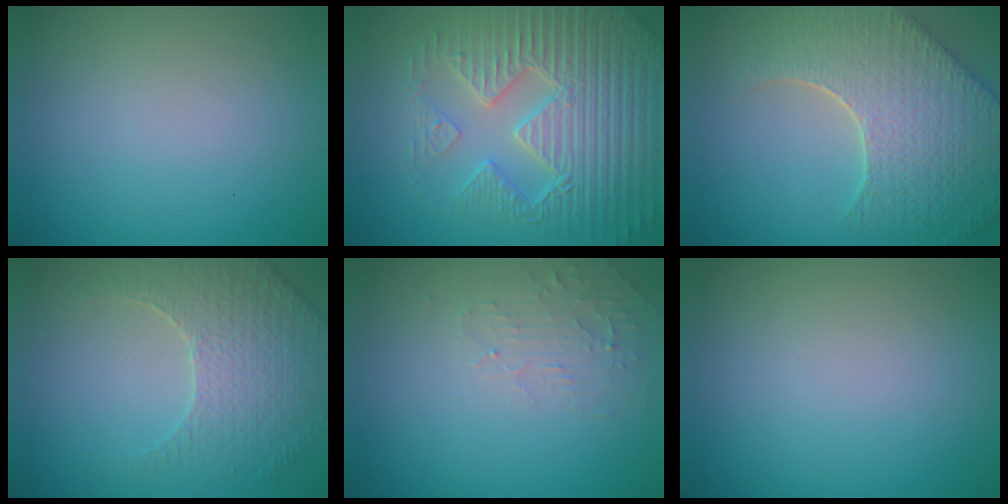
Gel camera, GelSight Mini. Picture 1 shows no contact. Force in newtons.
{"total": 7.9, "press": 6.2, "slide": 4.9}
{"total": 9.0, "press": 6.4, "slide": 6.3}
{"total": 3.7, "press": 3.5, "slide": 1.2}
{"total": 2.0, "press": 1.9, "slide": 0.4}
{"total": 0.0}